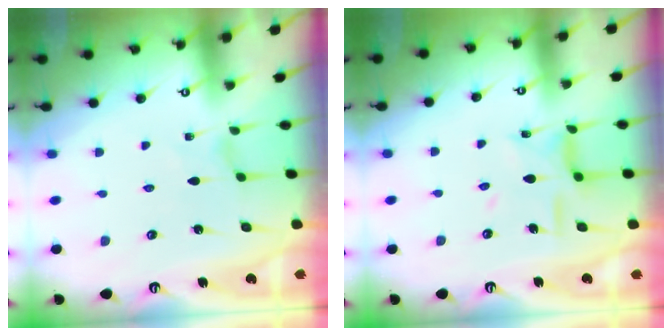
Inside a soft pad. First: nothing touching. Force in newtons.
{"total": 10.0, "press": 10.0, "slide": 0.8}